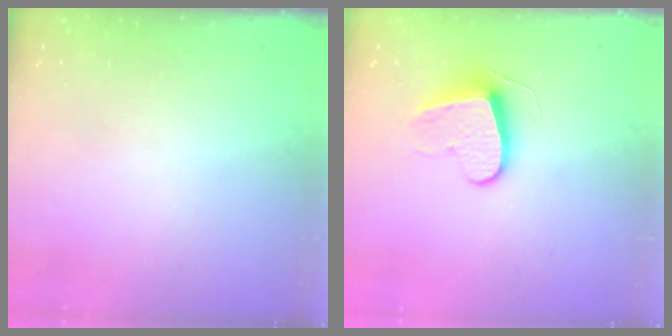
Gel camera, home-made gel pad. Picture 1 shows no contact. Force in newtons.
{"total": 9.4, "press": 9.3, "slide": 0.9}